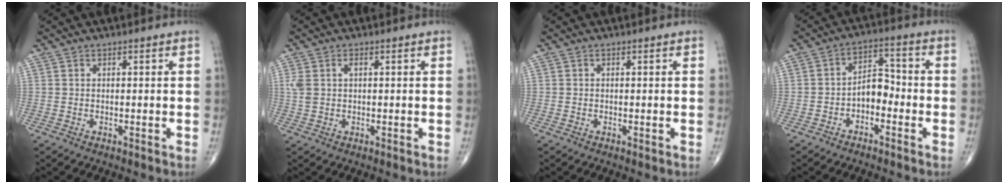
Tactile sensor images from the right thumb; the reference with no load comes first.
{"total": 3.3, "force": [0.7, 1.8, 2.6], "torque": [-0.073, 0.012, 0.017]}
{"total": 0.0}
{"total": 5.9, "force": [-2.3, 3.6, 4.0], "torque": [-0.048, 0.036, -0.048]}